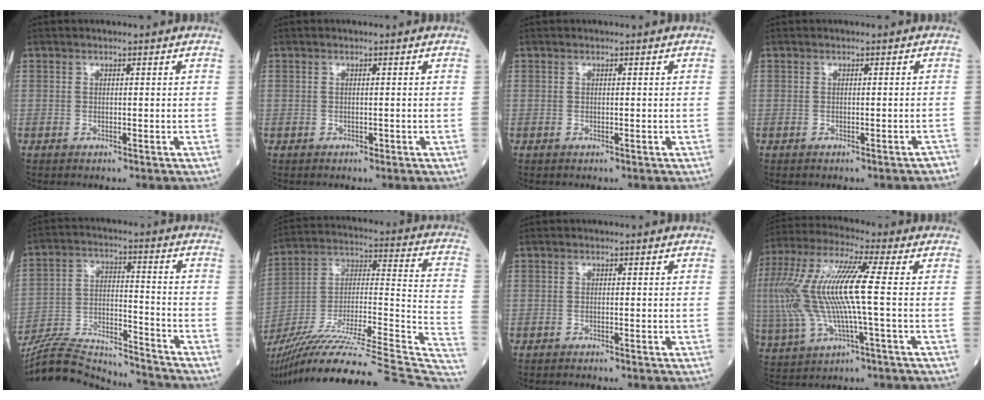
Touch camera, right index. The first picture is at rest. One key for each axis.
{"total": 0.6, "fx": -0.1, "fy": 0.4, "fz": 0.4, "tx": -0.006, "ty": -0.001, "tz": -0.001}
{"total": 0.0}
{"total": 1.2, "fx": -0.9, "fy": 0.3, "fz": 0.7, "tx": -0.006, "ty": 0.006, "tz": -0.009}
{"total": 16.7, "fx": -16.3, "fy": 1.6, "fz": 3.3, "tx": -0.065, "ty": 0.020, "tz": -0.271}
{"total": 34.7, "fx": -28.3, "fy": 2.7, "fz": 19.8, "tx": -0.275, "ty": -0.026, "tz": -0.429}
{"total": 0.7, "fx": -0.6, "fy": -0.1, "fz": 0.2, "tx": -0.005, "ty": -0.001, "tz": -0.013}
{"total": 16.7, "fx": 0.4, "fy": 2.5, "fz": 16.5, "tx": -0.371, "ty": 0.017, "tz": 0.004}